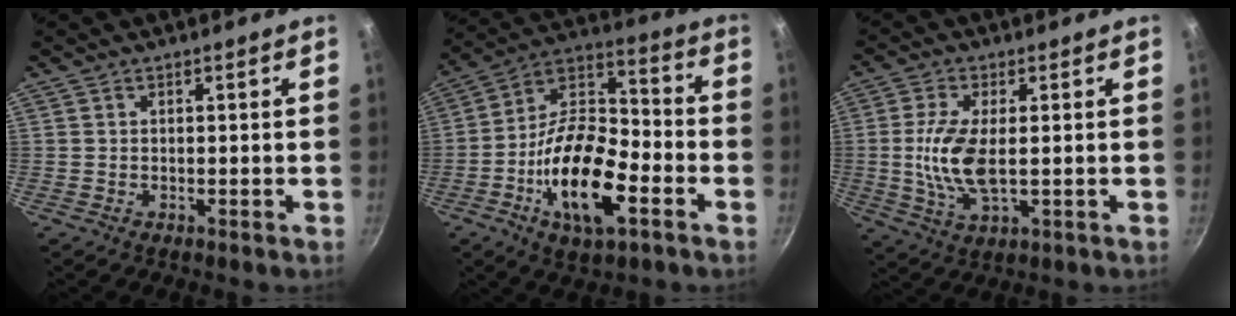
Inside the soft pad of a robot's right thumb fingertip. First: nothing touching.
{"total": 21.0, "force": [-7.7, 9.9, 16.8], "torque": [-0.285, 0.044, -0.152]}
{"total": 9.6, "force": [0.0, 4.1, 8.7], "torque": [-0.184, -0.006, -0.001]}